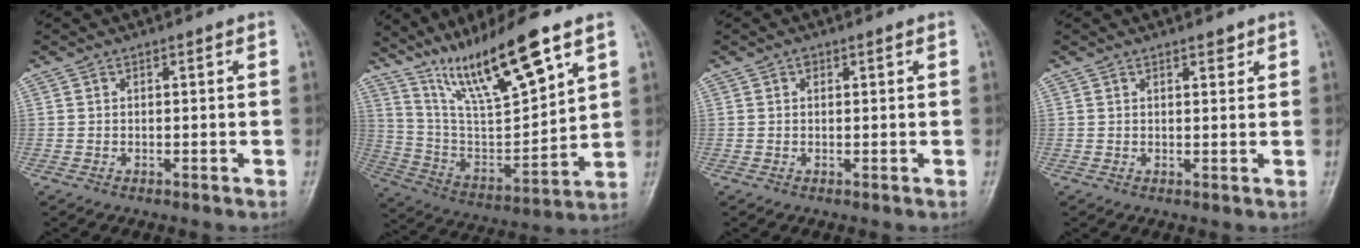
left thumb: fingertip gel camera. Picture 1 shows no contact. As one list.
[{"total": 19.6, "force": [12.8, 3.9, 14.3], "torque": [-0.231, -0.057, 0.245]}, {"total": 0.8, "force": [0.4, 0.6, 0.4], "torque": [0.001, -0.001, 0.005]}, {"total": 1.7, "force": [1.2, 0.7, 0.9], "torque": [-0.005, -0.006, 0.016]}]